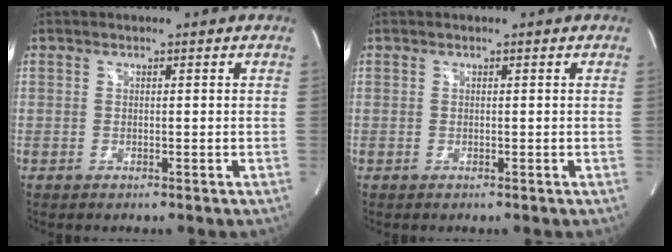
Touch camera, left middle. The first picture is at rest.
{"total": 0.0}